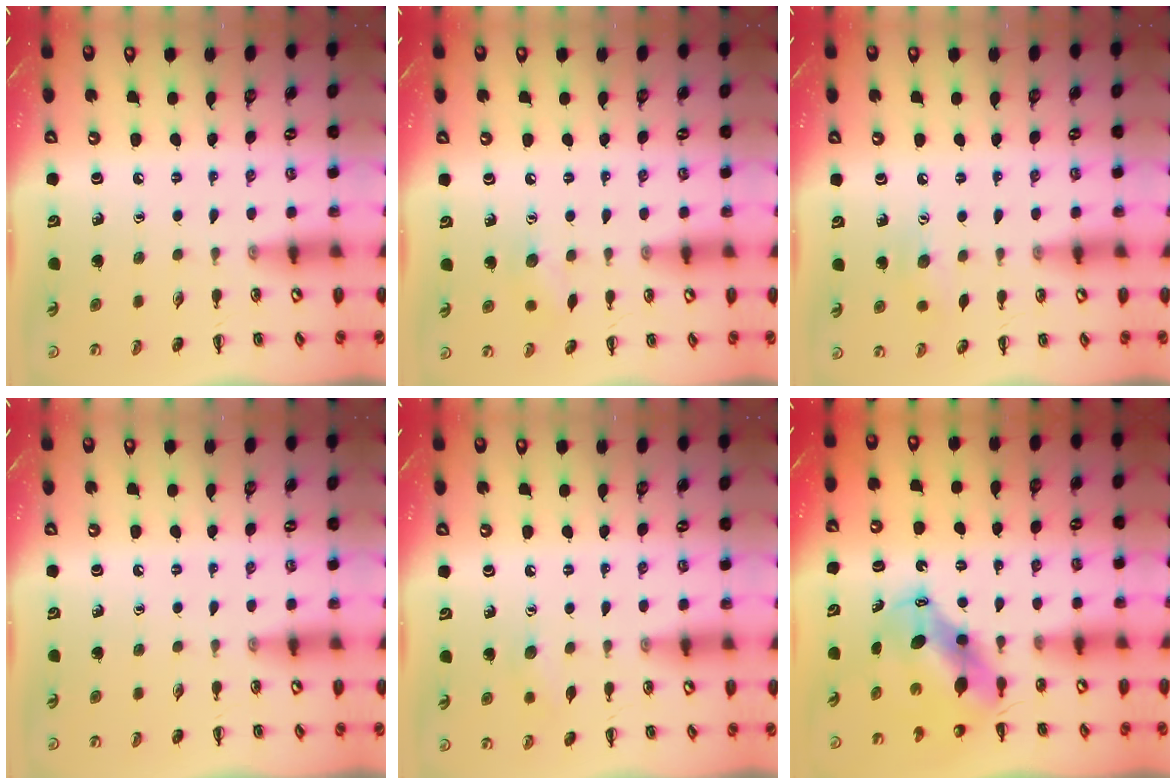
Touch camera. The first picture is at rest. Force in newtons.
{"total": 6.2, "press": 6.1, "slide": 1.3}
{"total": 7.2, "press": 7.0, "slide": 1.7}
{"total": 0.0}
{"total": 5.3, "press": 5.2, "slide": 1.3}
{"total": 7.2, "press": 6.9, "slide": 2.1}